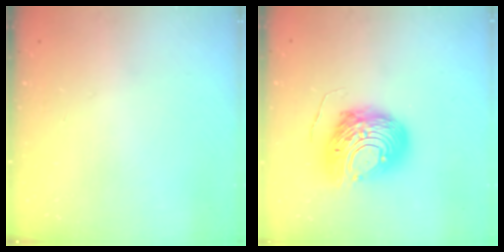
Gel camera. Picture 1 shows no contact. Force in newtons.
{"total": 14.4, "press": 14.4, "slide": 1.2}